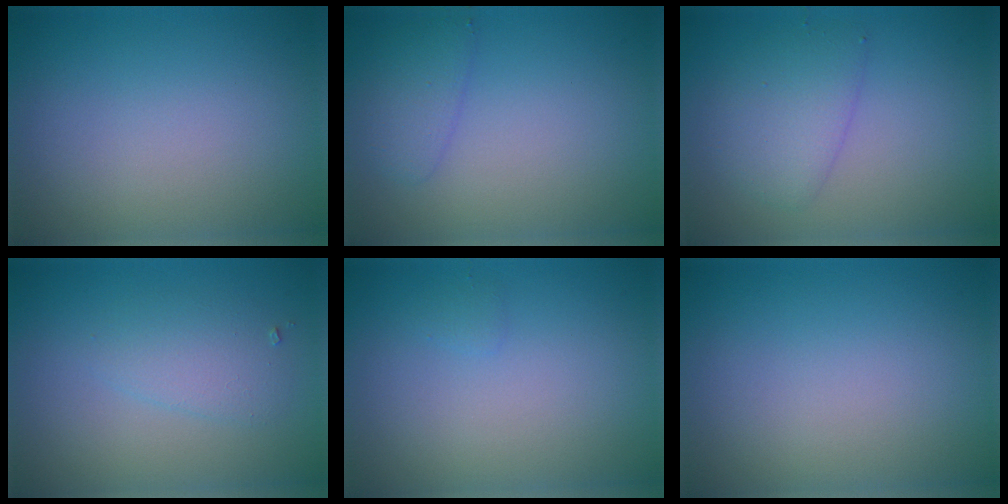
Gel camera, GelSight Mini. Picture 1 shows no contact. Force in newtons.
{"total": 1.9, "press": 1.9, "slide": 0.1}
{"total": 3.0, "press": 3.0, "slide": 0.1}
{"total": 2.2, "press": 2.2, "slide": 0.1}
{"total": 0.5, "press": 0.5, "slide": 0.1}
{"total": 0.0}